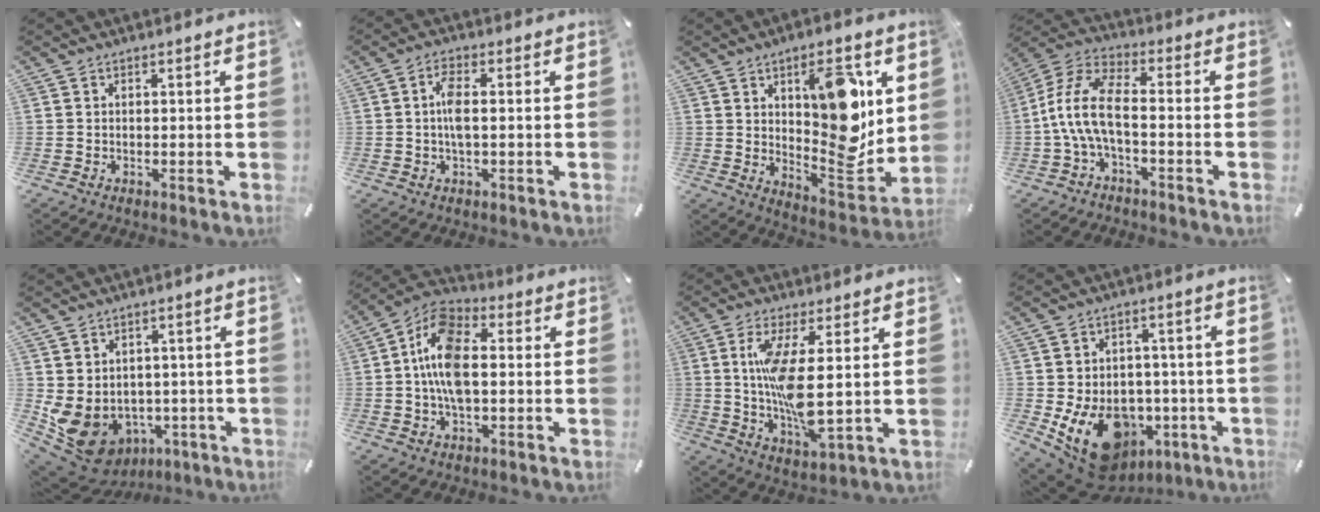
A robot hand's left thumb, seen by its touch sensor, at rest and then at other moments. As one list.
[{"total": 4.8, "force": [-0.2, 1.6, 4.5], "torque": [-0.091, 0.002, -0.006]}, {"total": 16.0, "force": [5.8, 7.7, 12.8], "torque": [-0.141, -0.048, 0.096]}, {"total": 10.9, "force": [-2.5, 4.9, 9.5], "torque": [-0.201, 0.000, -0.047]}, {"total": 8.6, "force": [-1.7, 7.7, 3.4], "torque": [-0.073, -0.012, -0.027]}, {"total": 12.2, "force": [-0.4, 6.9, 10.0], "torque": [-0.221, 0.003, -0.007]}, {"total": 12.6, "force": [1.5, 3.5, 12.0], "torque": [-0.250, -0.019, 0.023]}, {"total": 15.1, "force": [-5.3, 11.3, 8.5], "torque": [-0.137, 0.016, -0.075]}]